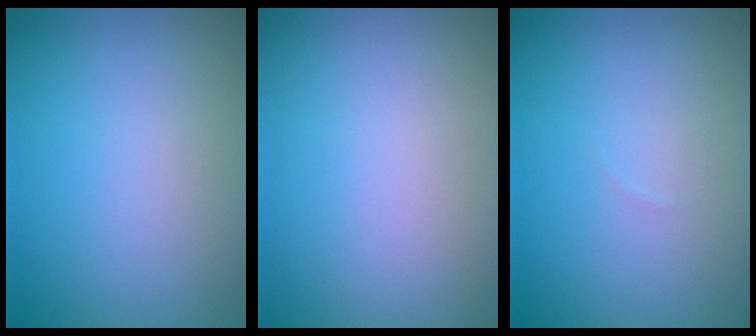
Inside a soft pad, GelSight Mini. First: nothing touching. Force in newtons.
{"total": 0.0}
{"total": 0.0}